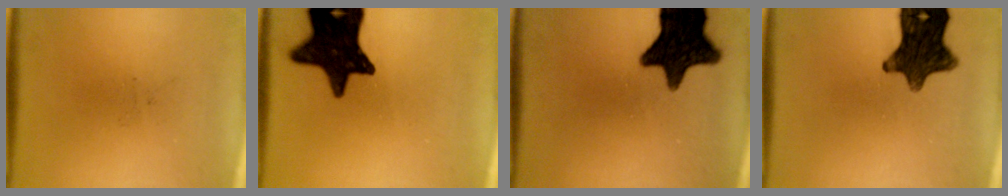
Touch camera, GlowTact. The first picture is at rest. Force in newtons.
{"total": 16.0}
{"total": 14.2}
{"total": 11.4}